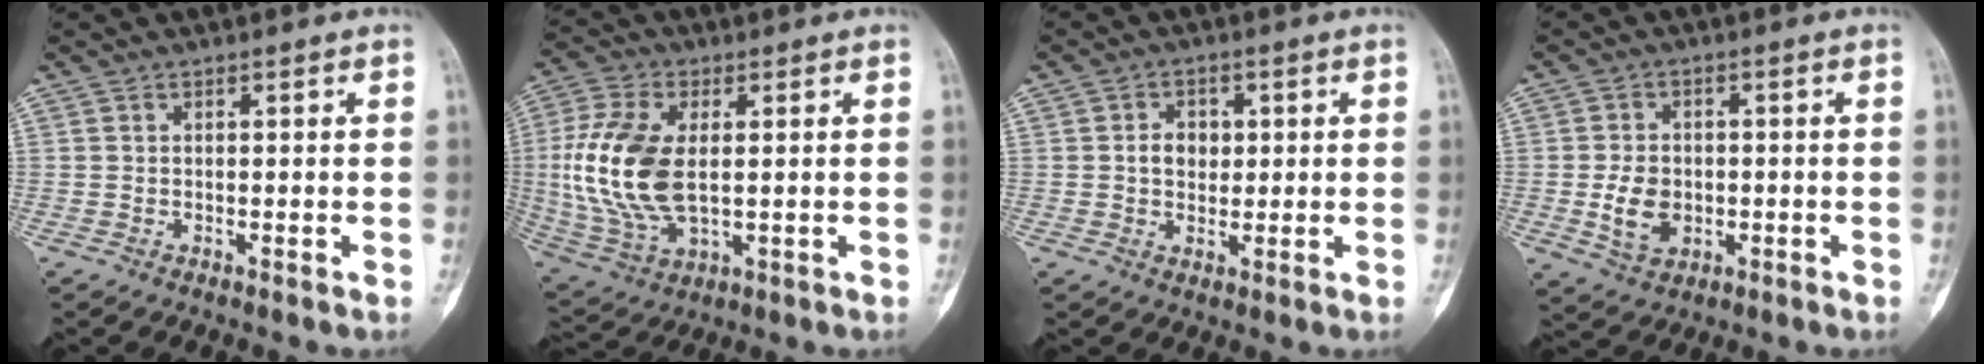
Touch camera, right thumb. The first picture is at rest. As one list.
[{"total": 16.2, "force": [1.0, 8.9, 13.5], "torque": [-0.294, -0.005, 0.025]}, {"total": 4.6, "force": [0.6, 3.5, 2.9], "torque": [-0.026, 0.000, 0.007]}, {"total": 6.8, "force": [-1.2, 5.0, 4.4], "torque": [-0.064, 0.000, -0.014]}]